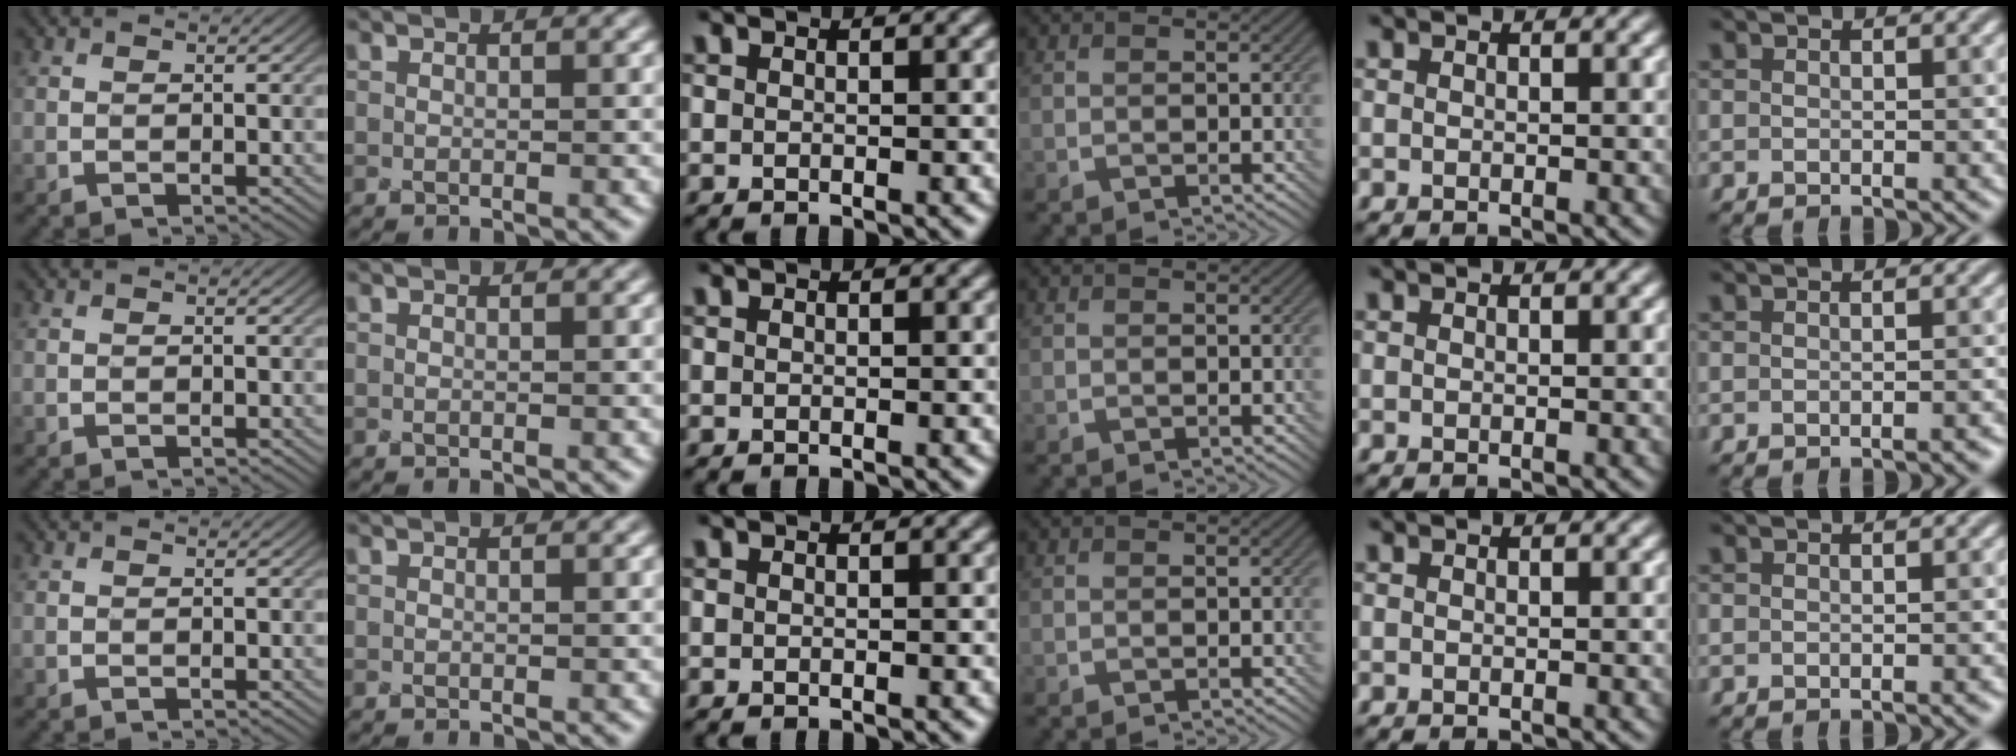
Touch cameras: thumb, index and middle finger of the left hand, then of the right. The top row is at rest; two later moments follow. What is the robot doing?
{"motion": "screw", "object": "bottle cap"}